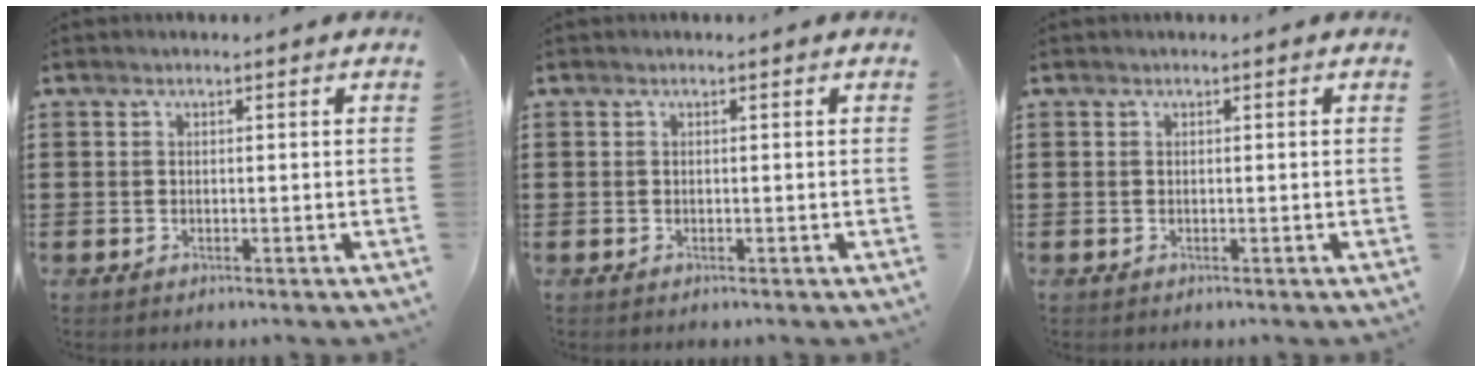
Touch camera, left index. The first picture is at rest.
{"total": 0.0}
{"total": 0.0}